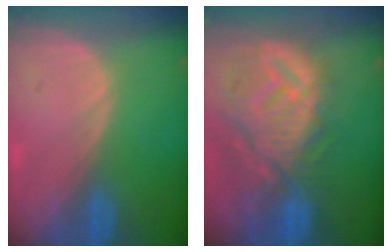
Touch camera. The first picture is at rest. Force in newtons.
{"total": 12.6, "press": 11.2, "slide": 5.8}